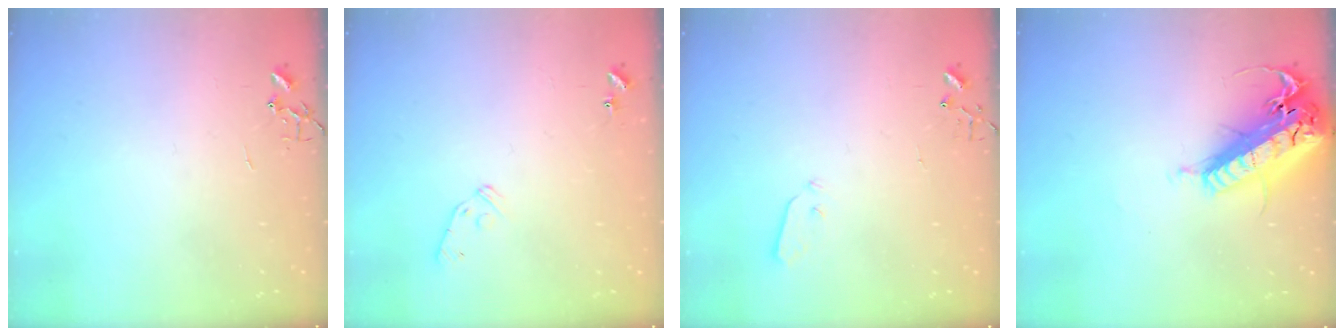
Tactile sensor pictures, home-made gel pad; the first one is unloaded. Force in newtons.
{"total": 8.0, "press": 7.9, "slide": 0.7}
{"total": 3.7, "press": 3.7, "slide": 0.1}
{"total": 26.2, "press": 25.6, "slide": 5.5}